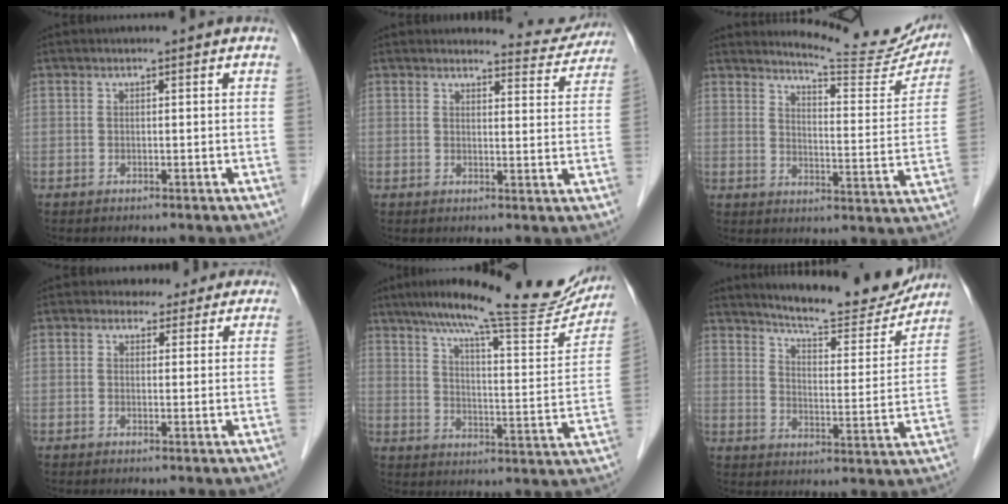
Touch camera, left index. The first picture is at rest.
{"total": 6.0, "force": [5.9, 0.8, -0.5], "torque": [0.009, -0.021, 0.056]}
{"total": 15.5, "force": [14.8, 1.8, 4.4], "torque": [-0.054, -0.063, 0.172]}
{"total": 4.4, "force": [3.7, 2.4, 0.2], "torque": [0.008, 0.007, 0.034]}
{"total": 24.4, "force": [20.5, 3.2, 12.8], "torque": [-0.192, -0.017, 0.270]}
{"total": 16.7, "force": [15.6, 2.3, 5.6], "torque": [-0.078, -0.036, 0.206]}